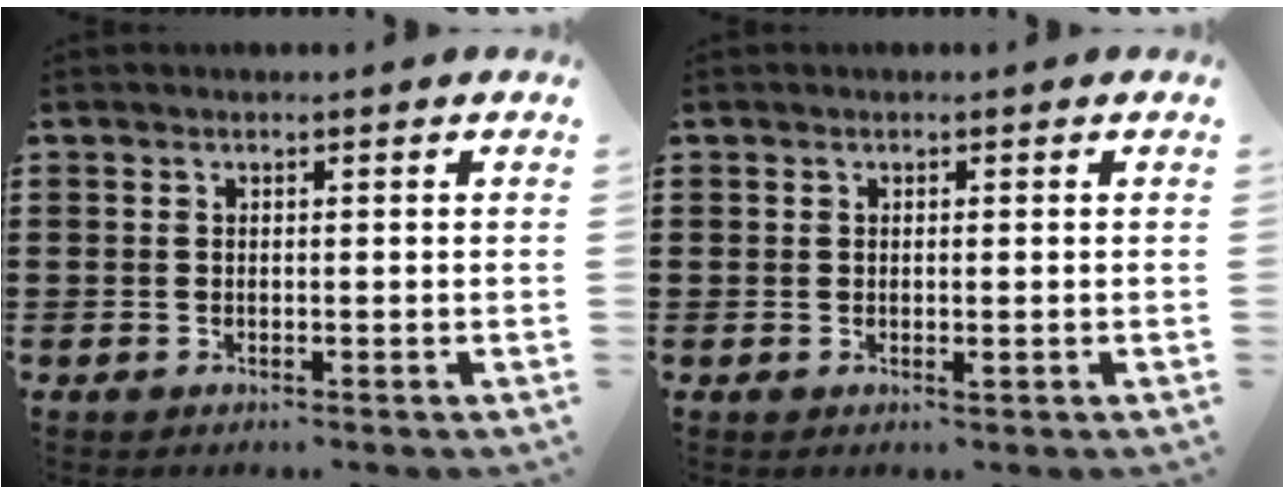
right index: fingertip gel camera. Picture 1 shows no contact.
{"total": 0.7, "force": [0.0, 0.2, 0.7], "torque": [-0.014, -0.002, 0.001]}